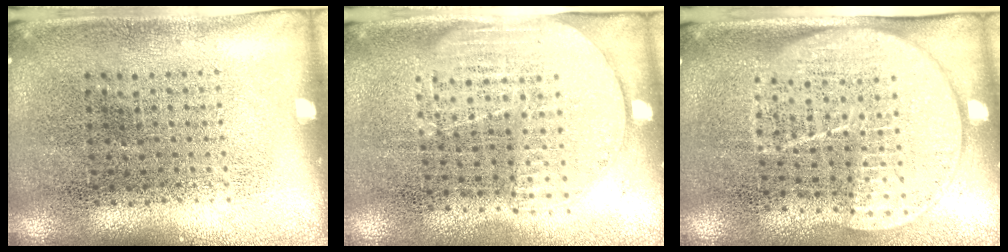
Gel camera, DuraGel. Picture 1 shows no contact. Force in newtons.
{"total": 1.4, "press": 1.2, "slide": 0.7}
{"total": 1.8, "press": 1.5, "slide": 1.0}